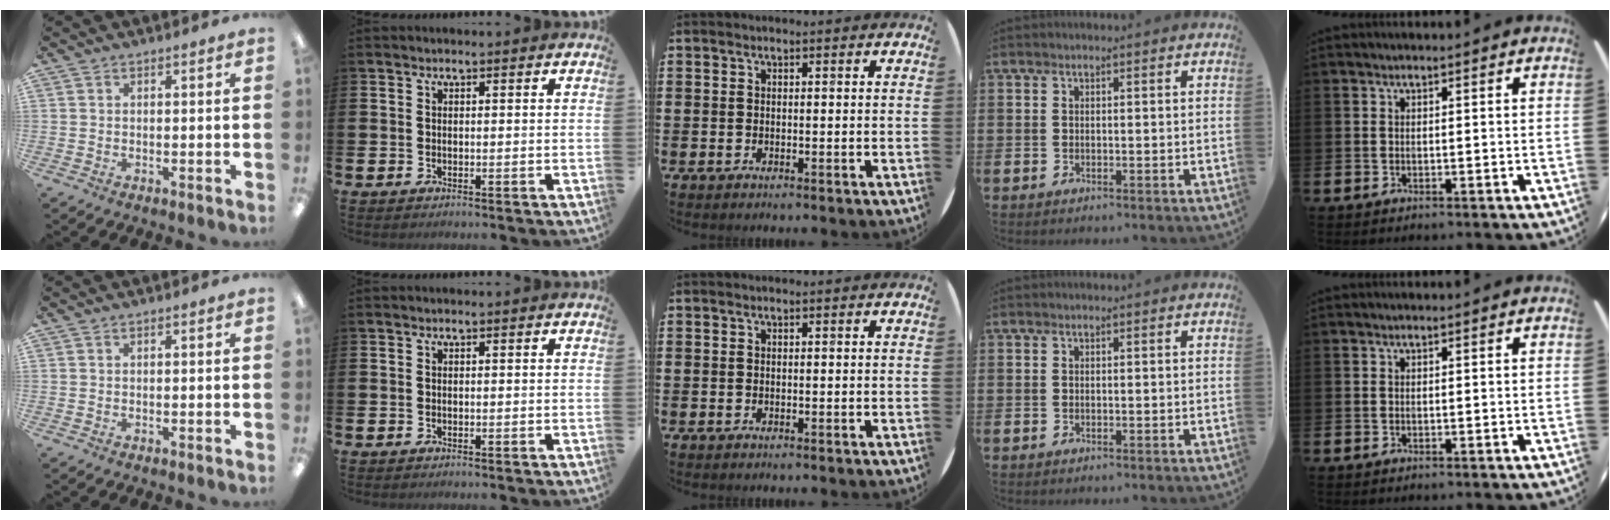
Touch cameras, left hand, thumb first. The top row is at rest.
{}